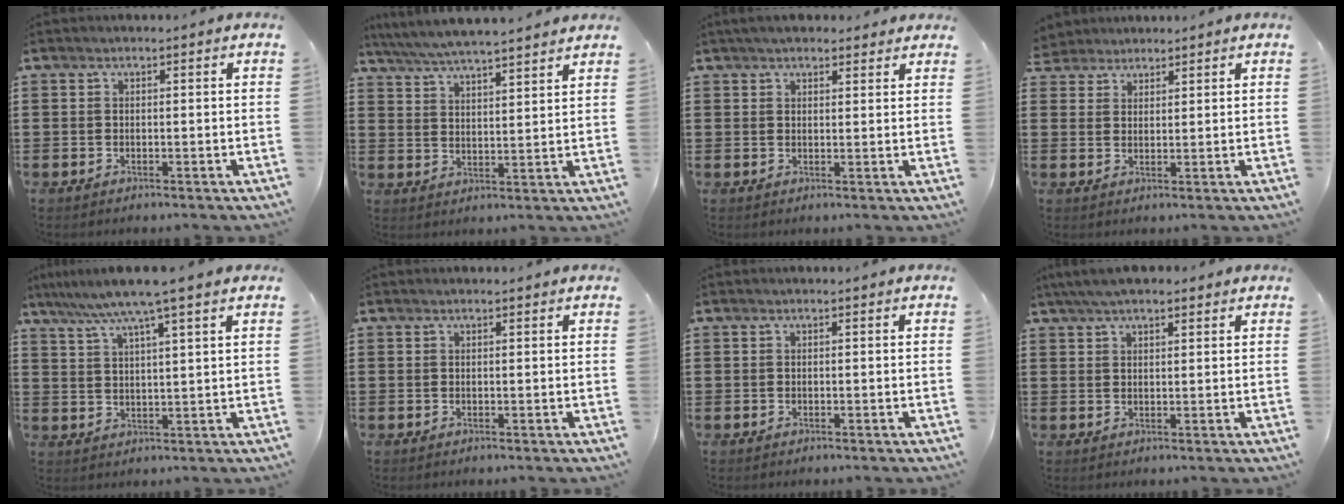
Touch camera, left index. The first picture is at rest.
{"total": 4.9, "force": [4.8, -0.2, 1.3], "torque": [-0.042, -0.021, 0.084]}
{"total": 2.8, "force": [2.5, 0.9, 0.8], "torque": [-0.020, 0.002, 0.046]}
{"total": 2.6, "force": [2.2, 1.2, -0.3], "torque": [-0.004, 0.005, 0.043]}
{"total": 7.1, "force": [5.5, -0.4, 4.5], "torque": [-0.100, -0.017, 0.095]}
{"total": 0.0}
{"total": 0.0}
{"total": 3.8, "force": [3.0, 1.0, 2.2], "torque": [-0.049, 0.005, 0.055]}